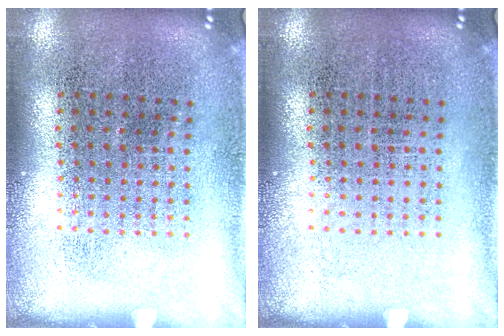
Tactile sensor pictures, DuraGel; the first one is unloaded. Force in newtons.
{"total": 0.0}